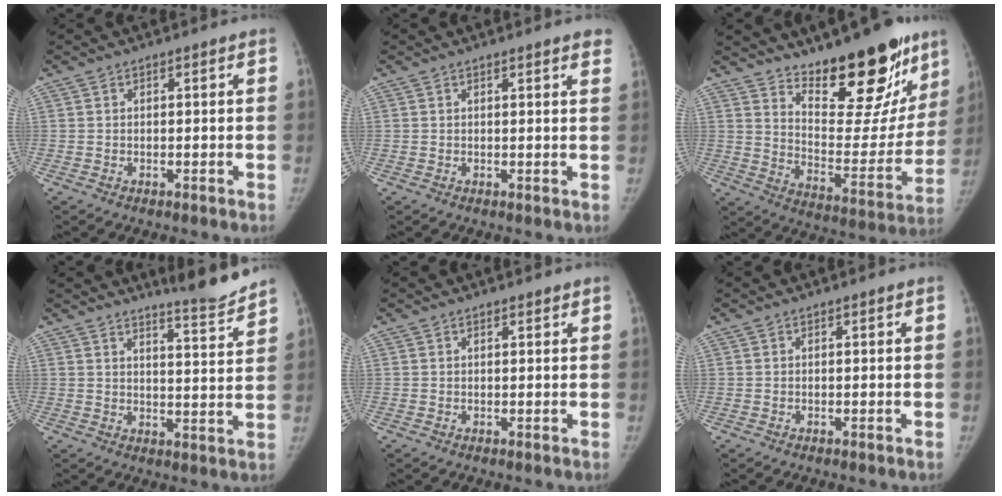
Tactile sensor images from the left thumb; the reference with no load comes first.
{"total": 3.6, "force": [2.9, 0.6, 2.1], "torque": [-0.013, -0.004, 0.024]}
{"total": 22.6, "force": [15.8, 8.3, 13.8], "torque": [-0.136, -0.110, 0.242]}
{"total": 7.3, "force": [6.8, -0.2, 2.4], "torque": [-0.031, -0.065, 0.098]}
{"total": 0.8, "force": [0.7, 0.3, 0.3], "torque": [-0.008, -0.004, 0.011]}
{"total": 0.0}